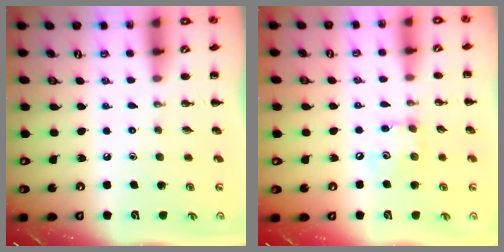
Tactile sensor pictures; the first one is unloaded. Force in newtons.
{"total": 6.5, "press": 6.5, "slide": 1.1}